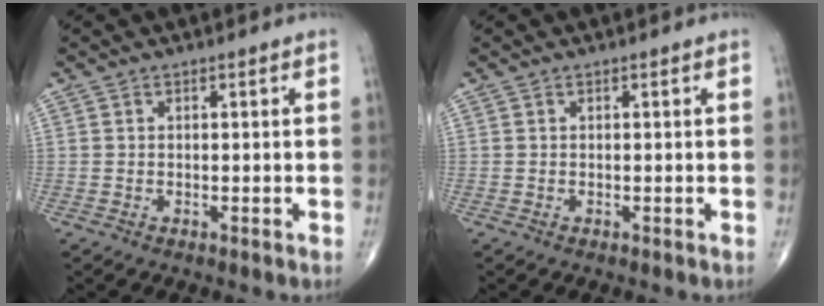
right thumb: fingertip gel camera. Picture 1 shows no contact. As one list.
[{"total": 0.0}]